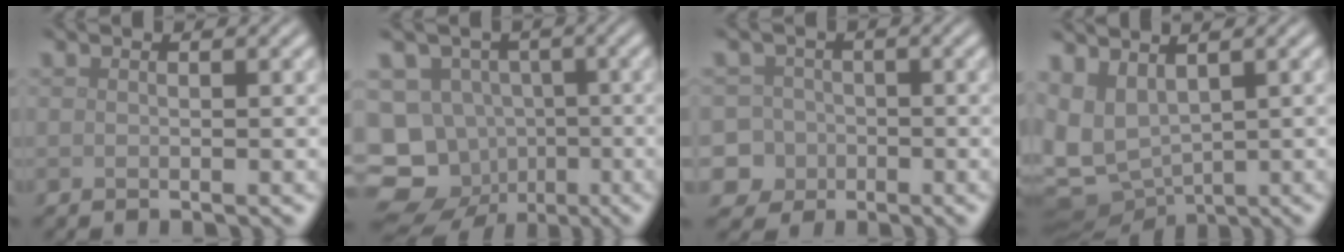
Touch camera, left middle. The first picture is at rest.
{"total": 15.7, "force": [-7.0, 13.2, 4.7], "torque": [-0.118, -0.024, -0.114]}
{"total": 6.4, "force": [-2.4, 5.8, 1.0], "torque": [-0.010, 0.005, -0.070]}
{"total": 6.7, "force": [0.7, 4.5, 5.0], "torque": [-0.116, -0.015, 0.029]}